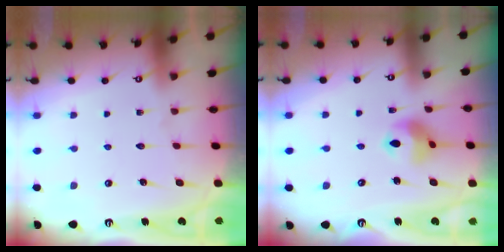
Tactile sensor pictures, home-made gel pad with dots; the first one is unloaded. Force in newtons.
{"total": 9.0, "press": 8.9, "slide": 1.1}